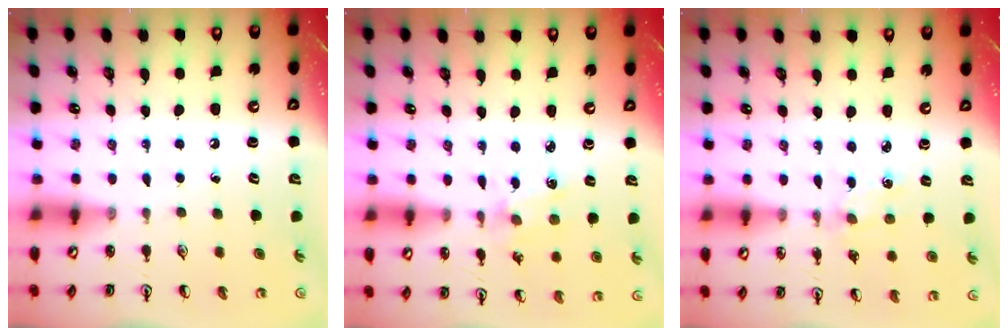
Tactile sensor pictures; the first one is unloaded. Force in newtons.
{"total": 2.1, "press": 2.1, "slide": 0.4}
{"total": 2.2, "press": 2.2, "slide": 0.2}